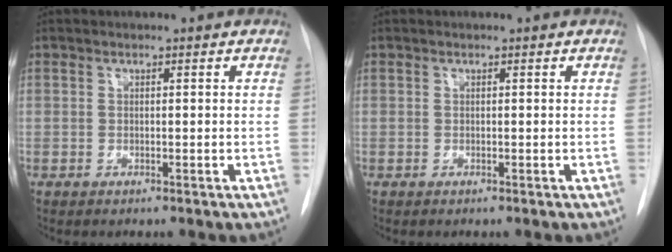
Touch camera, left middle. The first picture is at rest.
{"total": 0.0}